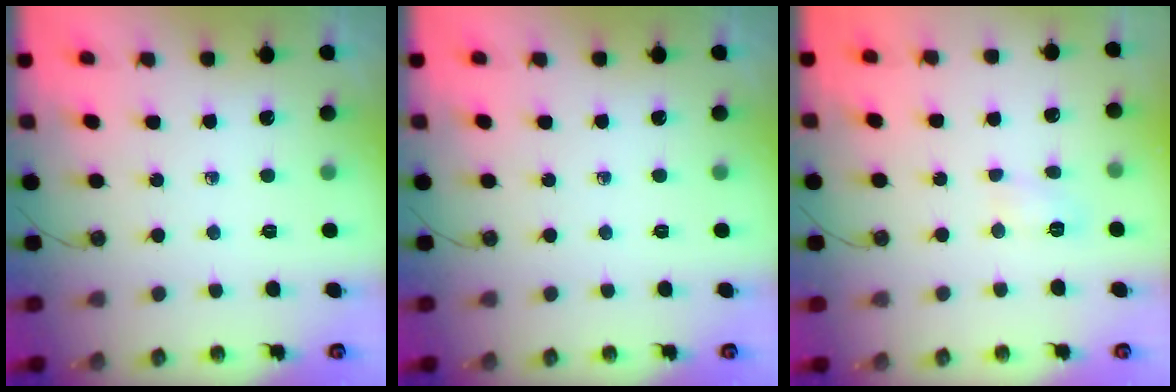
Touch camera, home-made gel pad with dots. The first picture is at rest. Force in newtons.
{"total": 0.0}
{"total": 3.9, "press": 3.9, "slide": 0.4}